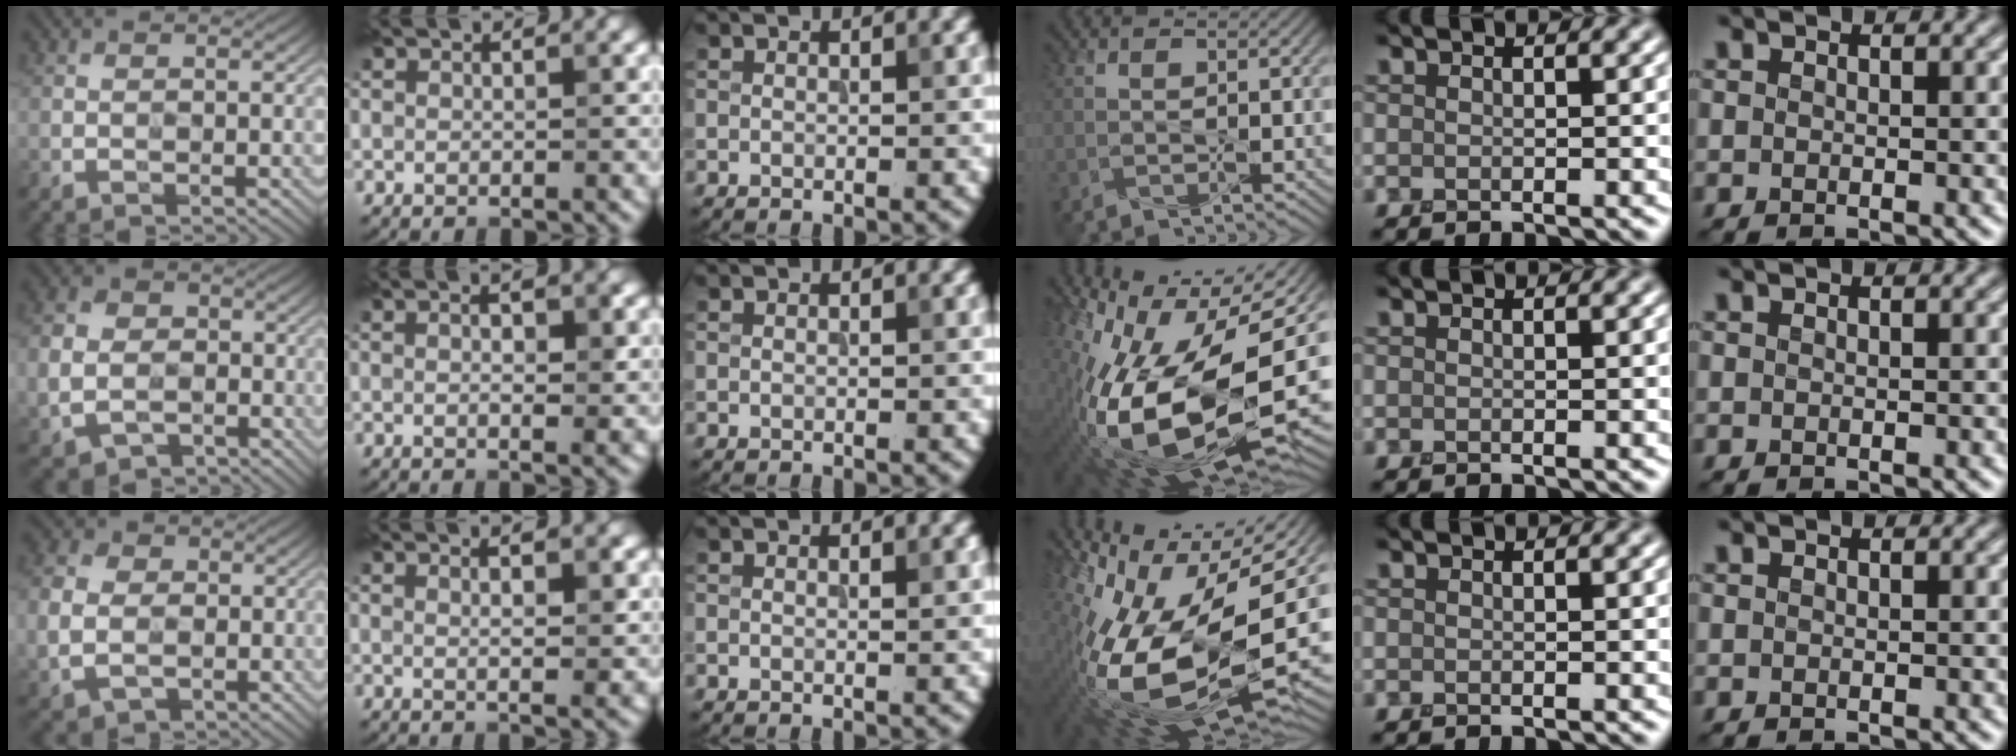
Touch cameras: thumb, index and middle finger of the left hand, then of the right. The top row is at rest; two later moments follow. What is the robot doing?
{"motion": "wipe", "object": "whiteboard"}